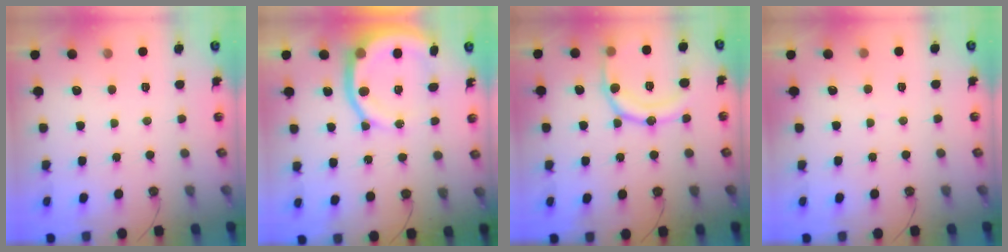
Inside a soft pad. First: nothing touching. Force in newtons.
{"total": 13.2, "press": 13.0, "slide": 2.3}
{"total": 15.6, "press": 15.5, "slide": 1.7}
{"total": 1.4, "press": 1.4, "slide": 0.1}